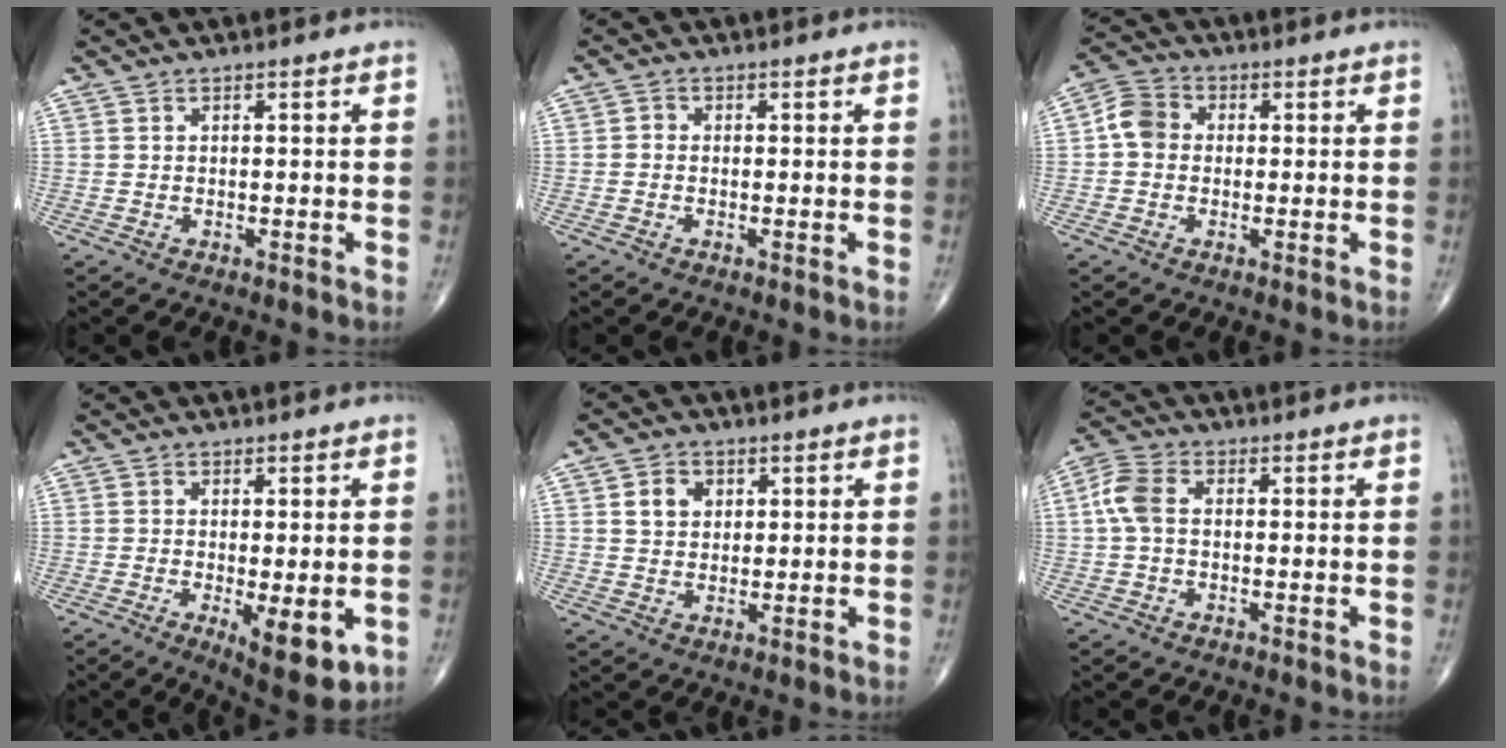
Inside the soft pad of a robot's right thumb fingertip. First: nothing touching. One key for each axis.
{"total": 1.1, "fx": -0.3, "fy": 0.9, "fz": 0.5, "tx": -0.001, "ty": 0.003, "tz": -0.010}
{"total": 5.6, "fx": 0.0, "fy": 4.7, "fz": 3.0, "tx": -0.045, "ty": 0.017, "tz": -0.012}
{"total": 8.5, "fx": -2.1, "fy": 3.0, "fz": 7.6, "tx": -0.103, "ty": -0.022, "tz": -0.025}
{"total": 4.7, "fx": 1.6, "fy": 3.8, "fz": 2.3, "tx": -0.021, "ty": -0.006, "tz": 0.026}
{"total": 5.9, "fx": 0.4, "fy": 3.8, "fz": 4.4, "tx": -0.104, "ty": 0.018, "tz": 0.001}